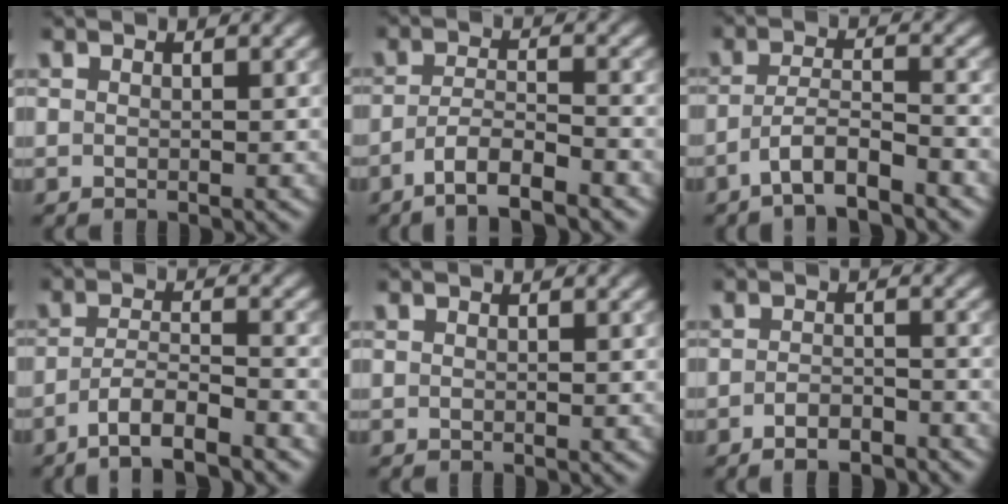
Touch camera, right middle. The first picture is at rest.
{"total": 4.1, "force": [-2.8, 0.8, 2.9], "torque": [-0.051, 0.003, -0.055]}
{"total": 4.1, "force": [-2.8, 0.8, 3.0], "torque": [-0.052, 0.005, -0.059]}
{"total": 4.5, "force": [-3.2, 0.9, 3.1], "torque": [-0.052, 0.003, -0.061]}
{"total": 0.0}
{"total": 2.5, "force": [-1.9, 0.8, 1.4], "torque": [-0.021, 0.003, -0.034]}